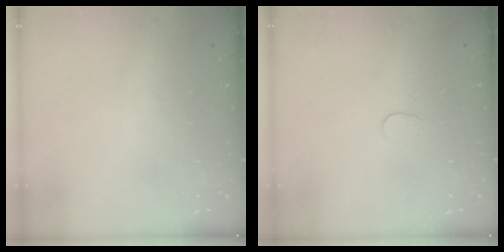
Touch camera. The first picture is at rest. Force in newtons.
{"total": 2.6, "press": 2.6, "slide": 0.2}